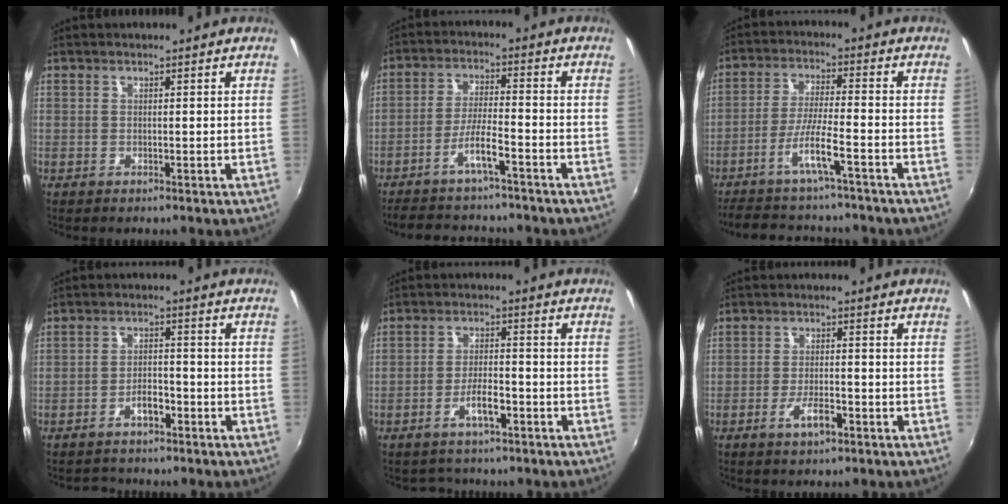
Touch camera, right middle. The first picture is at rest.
{"total": 10.7, "force": [-9.1, 1.3, 5.6], "torque": [-0.120, 0.002, -0.148]}
{"total": 11.9, "force": [-10.0, 0.7, 6.4], "torque": [-0.139, -0.009, -0.165]}
{"total": 4.2, "force": [-3.2, 2.2, 1.8], "torque": [-0.037, 0.012, -0.043]}
{"total": 4.7, "force": [-3.2, 1.9, 2.9], "torque": [-0.059, 0.003, -0.049]}
{"total": 4.4, "force": [-2.5, 1.3, 3.3], "torque": [-0.069, -0.005, -0.043]}